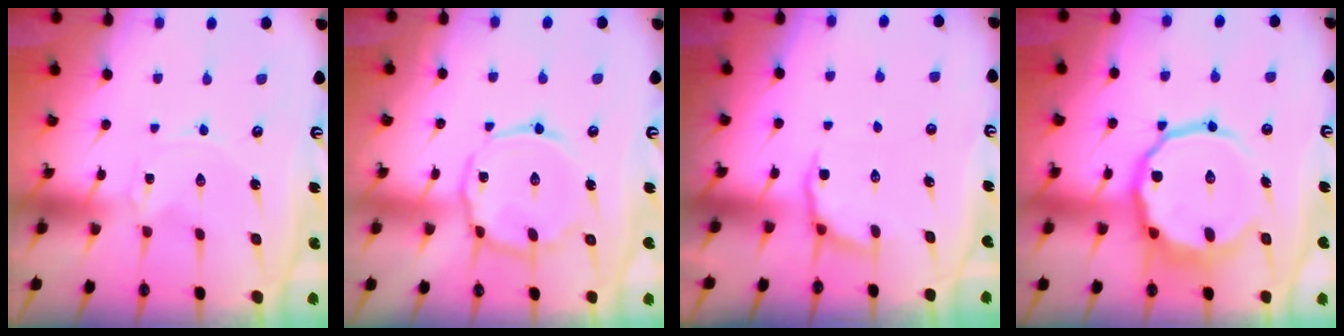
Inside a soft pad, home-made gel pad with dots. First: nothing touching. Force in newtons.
{"total": 11.5, "press": 11.5, "slide": 0.8}
{"total": 5.0, "press": 4.3, "slide": 2.4}
{"total": 14.4, "press": 14.3, "slide": 1.7}